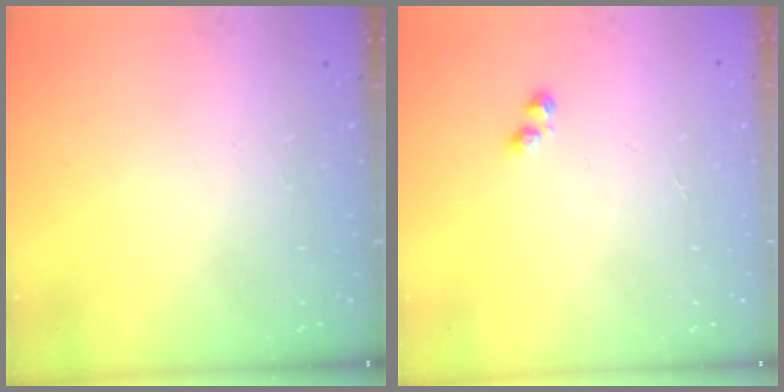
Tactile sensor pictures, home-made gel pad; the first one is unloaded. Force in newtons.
{"total": 1.2, "press": 1.0, "slide": 0.6}